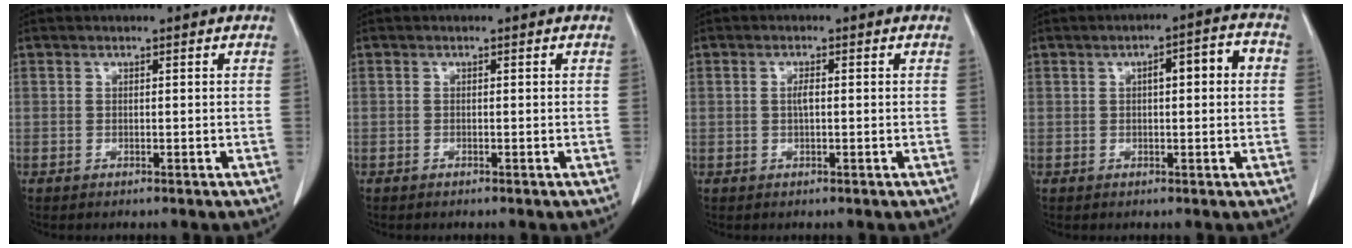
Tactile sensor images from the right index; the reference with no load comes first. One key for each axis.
{"total": 0.0}
{"total": 1.4, "fx": 0.0, "fy": 0.3, "fz": 1.4, "tx": -0.029, "ty": 0.003, "tz": 0.000}
{"total": 5.6, "fx": 0.7, "fy": 1.1, "fz": 5.4, "tx": -0.080, "ty": 0.023, "tz": 0.008}